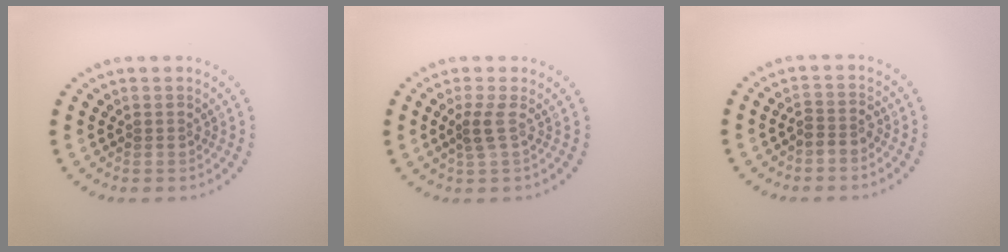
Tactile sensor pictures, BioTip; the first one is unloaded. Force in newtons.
{"total": 1.6, "press": 1.1, "slide": 1.2}
{"total": 1.6, "press": 1.3, "slide": 0.8}